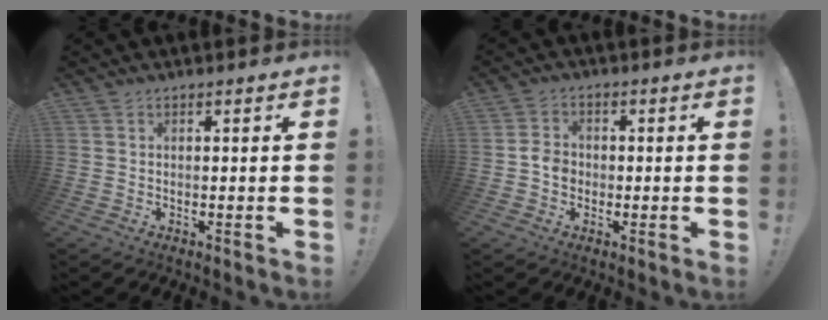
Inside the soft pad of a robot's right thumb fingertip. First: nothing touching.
{"total": 4.9, "force": [-1.3, 4.1, 2.5], "torque": [-0.028, 0.008, -0.023]}